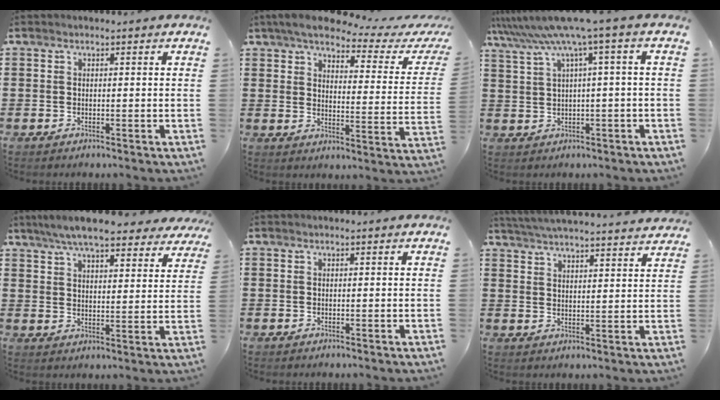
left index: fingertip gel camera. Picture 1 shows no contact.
{"total": 5.3, "force": [4.2, 0.7, 3.1], "torque": [-0.074, -0.023, 0.067]}
{"total": 6.7, "force": [2.8, -0.9, 6.0], "torque": [-0.130, -0.027, 0.041]}
{"total": 8.0, "force": [7.2, 0.8, 3.3], "torque": [-0.088, -0.019, 0.131]}
{"total": 0.0}
{"total": 4.9, "force": [4.8, -0.6, 0.7], "torque": [-0.033, -0.027, 0.084]}